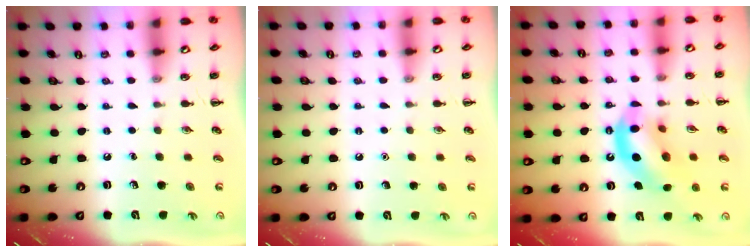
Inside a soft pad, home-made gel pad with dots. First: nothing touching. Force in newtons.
{"total": 1.6, "press": 1.5, "slide": 0.1}
{"total": 12.6, "press": 12.2, "slide": 3.2}